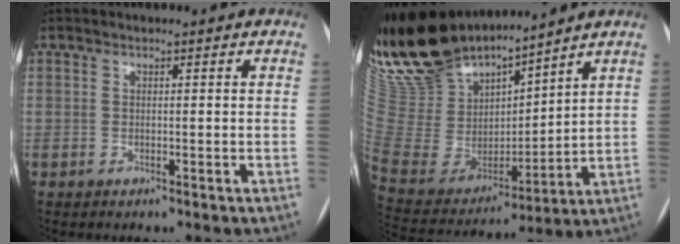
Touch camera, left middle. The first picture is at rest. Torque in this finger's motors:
{"motor_torque": [0.40, -0.31, 1.05, 0.21]}